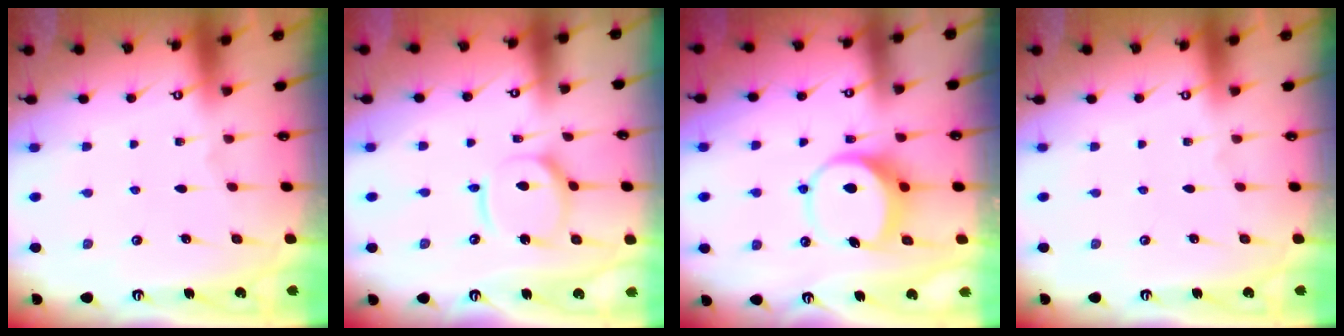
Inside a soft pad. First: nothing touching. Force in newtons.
{"total": 11.6, "press": 11.5, "slide": 1.5}
{"total": 8.4, "press": 8.4, "slide": 1.1}
{"total": 0.0}